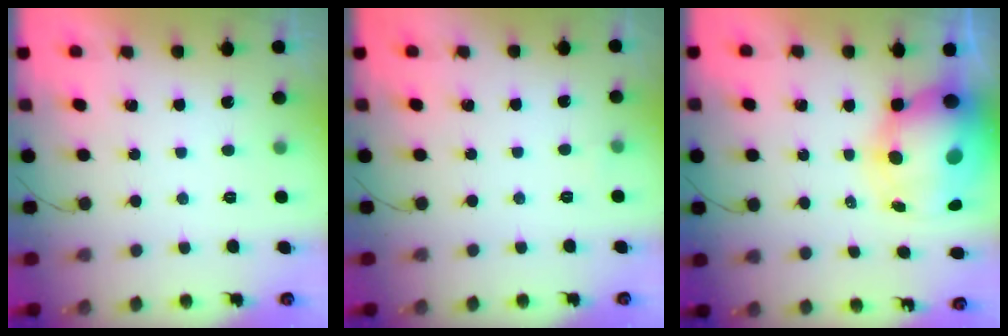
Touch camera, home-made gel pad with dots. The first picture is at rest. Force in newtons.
{"total": 2.4, "press": 2.2, "slide": 0.9}
{"total": 15.5, "press": 15.0, "slide": 4.1}